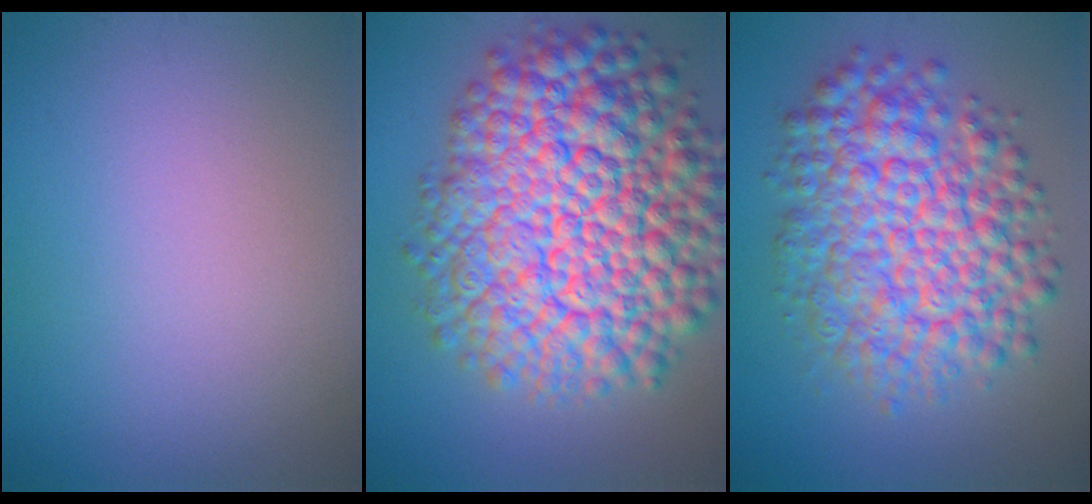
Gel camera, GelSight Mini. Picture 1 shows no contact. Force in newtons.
{"total": 15.5, "press": 15.5, "slide": 0.6}
{"total": 9.8, "press": 9.8, "slide": 0.2}